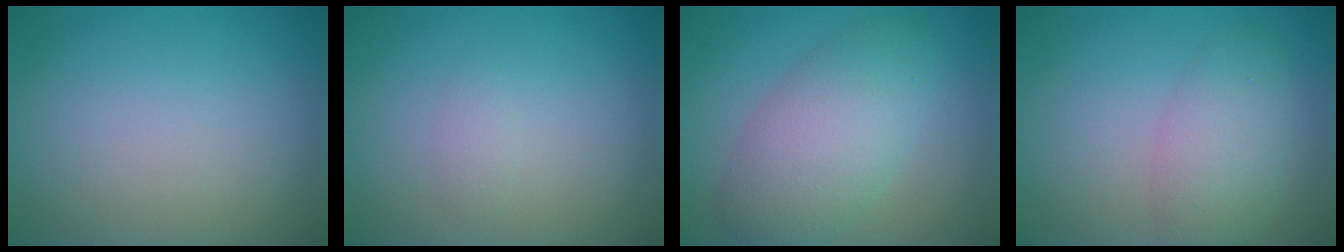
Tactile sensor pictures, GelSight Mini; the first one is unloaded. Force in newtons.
{"total": 0.8, "press": 0.8, "slide": 0.0}
{"total": 6.4, "press": 6.4, "slide": 0.2}
{"total": 3.8, "press": 3.8, "slide": 0.1}